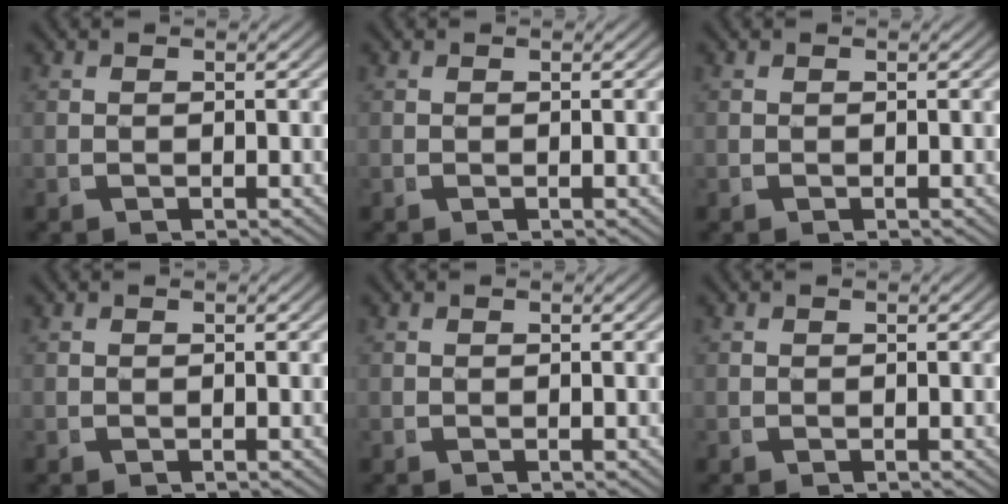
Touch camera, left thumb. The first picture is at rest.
{"total": 0.0}
{"total": 0.0}
{"total": 0.0}
{"total": 0.0}
{"total": 0.0}